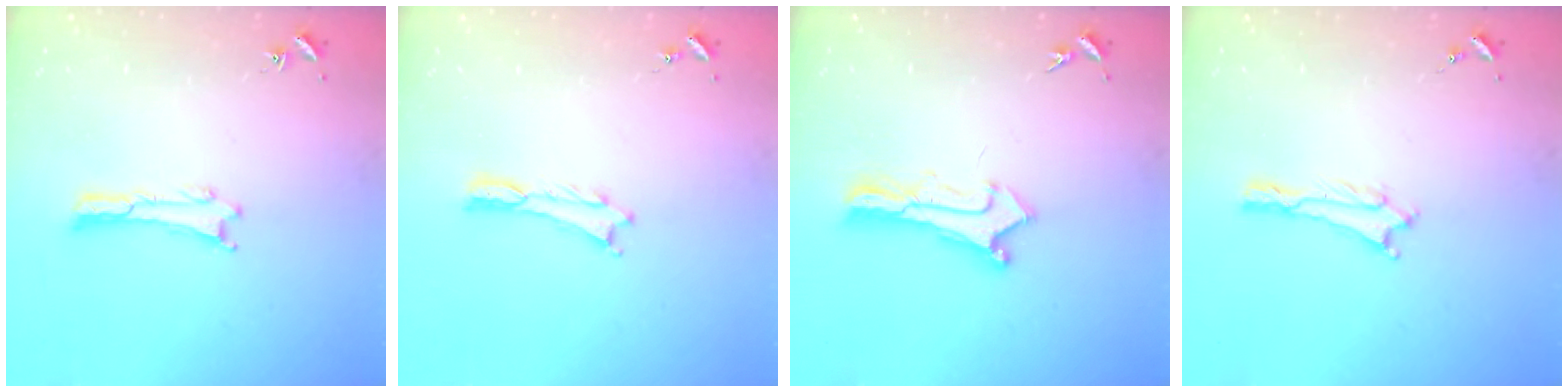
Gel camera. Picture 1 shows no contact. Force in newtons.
{"total": 0.0}
{"total": 1.1, "press": 1.1, "slide": 0.1}
{"total": 0.0}